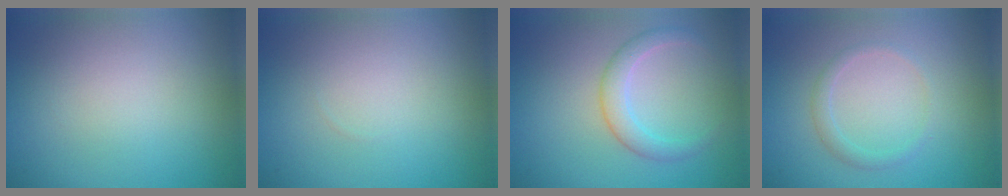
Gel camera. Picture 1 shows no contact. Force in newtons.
{"total": 0.0}
{"total": 2.5, "press": 2.5, "slide": 0.2}
{"total": 1.3, "press": 1.3, "slide": 0.1}